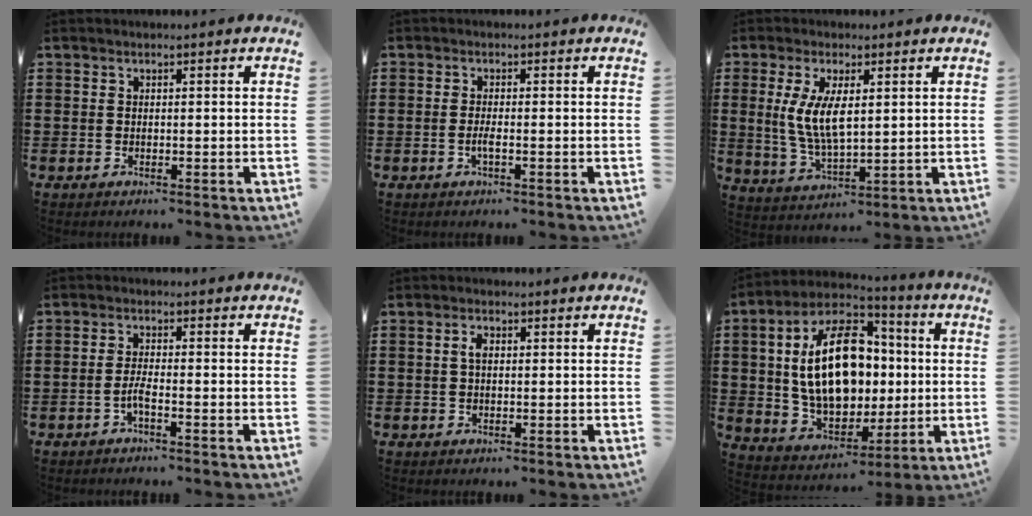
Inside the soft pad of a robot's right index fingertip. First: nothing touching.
{"total": 1.8, "force": [-0.7, 0.0, 1.6], "torque": [-0.037, -0.007, -0.013]}
{"total": 7.0, "force": [1.1, 2.9, 6.3], "torque": [-0.138, 0.001, 0.015]}
{"total": 2.3, "force": [-1.3, 0.1, 2.0], "torque": [-0.052, -0.009, -0.026]}
{"total": 1.8, "force": [0.2, 0.8, 1.5], "torque": [-0.032, 0.006, 0.003]}
{"total": 18.2, "force": [1.4, 11.1, 14.4], "torque": [-0.278, 0.010, 0.023]}